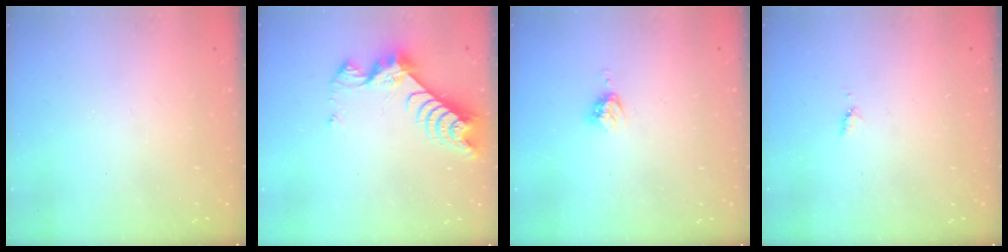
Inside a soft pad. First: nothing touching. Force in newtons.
{"total": 8.4, "press": 8.4, "slide": 0.8}
{"total": 4.6, "press": 4.6, "slide": 0.1}
{"total": 4.1, "press": 4.0, "slide": 0.6}